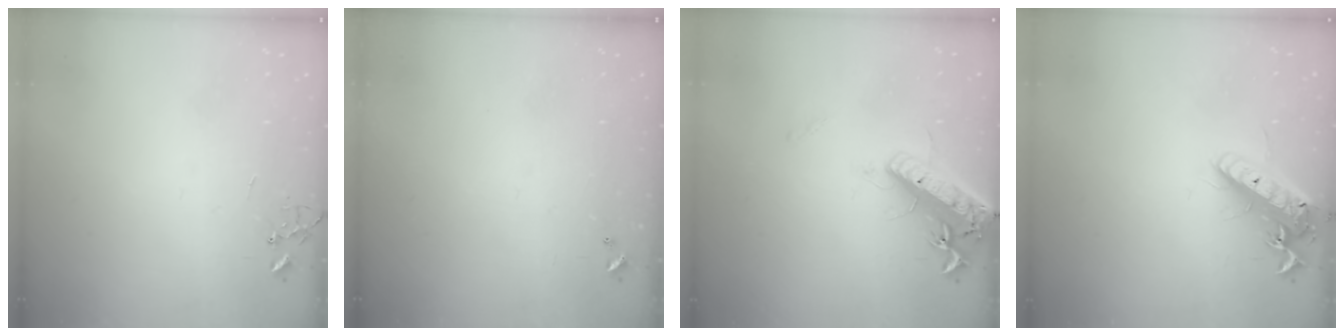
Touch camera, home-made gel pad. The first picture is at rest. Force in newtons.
{"total": 0.0}
{"total": 18.1, "press": 17.7, "slide": 3.9}
{"total": 16.1, "press": 15.8, "slide": 3.2}